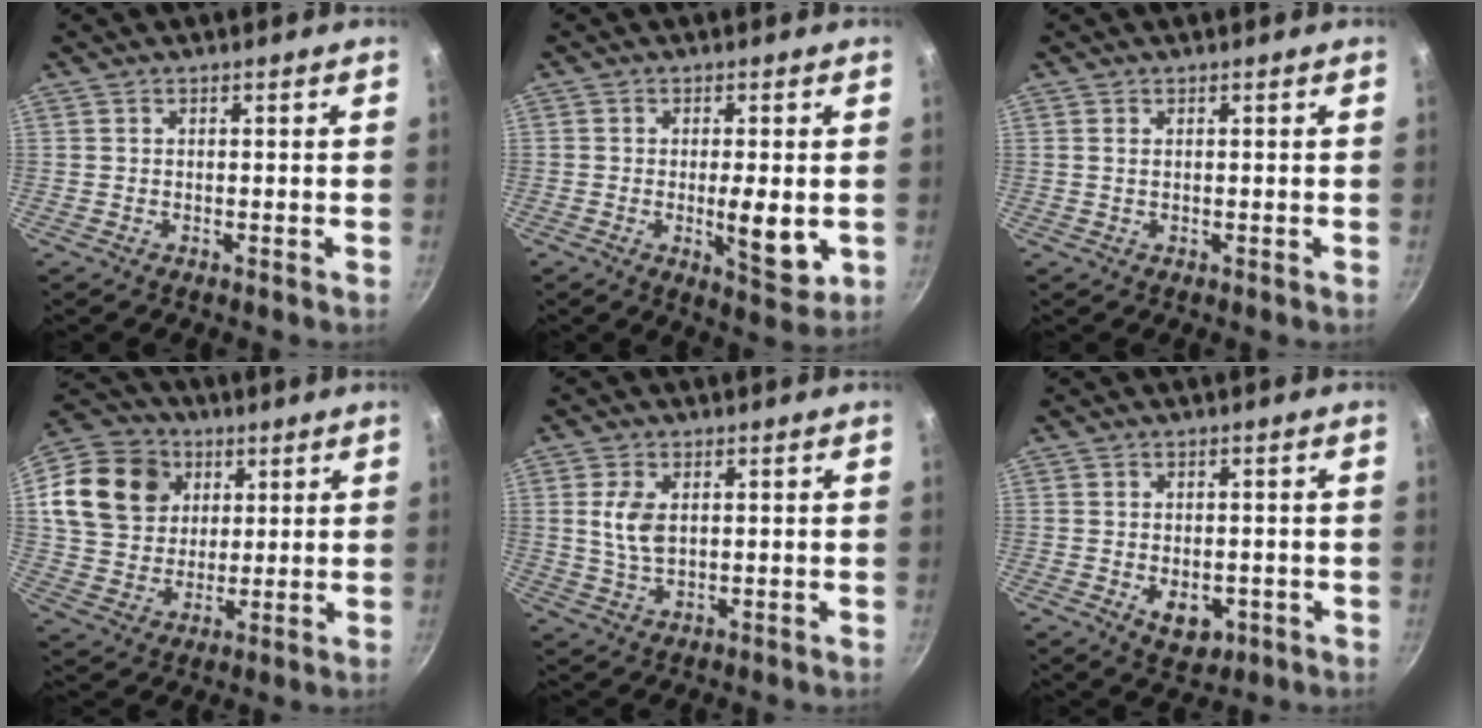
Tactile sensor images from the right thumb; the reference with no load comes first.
{"total": 7.7, "force": [-0.9, 2.6, 7.2], "torque": [-0.105, -0.013, -0.008]}
{"total": 0.9, "force": [0.2, 0.5, 0.7], "torque": [-0.012, 0.001, 0.005]}
{"total": 18.8, "force": [6.6, 15.4, 8.6], "torque": [-0.168, 0.016, 0.121]}
{"total": 6.1, "force": [1.1, 3.6, 4.8], "torque": [-0.092, -0.005, 0.025]}
{"total": 6.0, "force": [-1.6, 4.0, 4.1], "torque": [-0.043, -0.001, -0.012]}